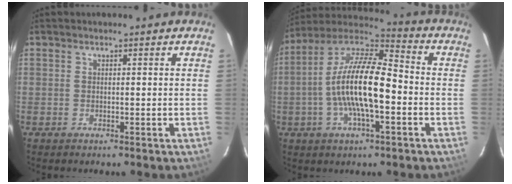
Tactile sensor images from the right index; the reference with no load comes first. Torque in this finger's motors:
{"motor_torque": [0.77, -0.17, 1.05, 0.21]}